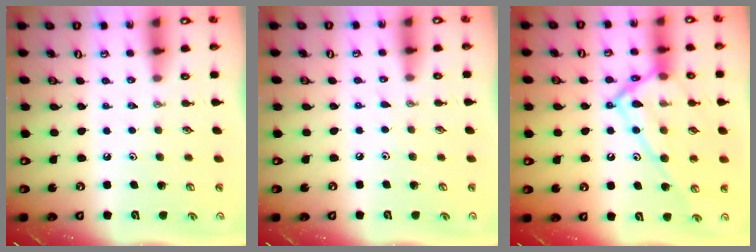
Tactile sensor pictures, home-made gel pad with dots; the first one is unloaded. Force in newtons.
{"total": 2.7, "press": 2.6, "slide": 0.3}
{"total": 19.2, "press": 19.1, "slide": 1.3}